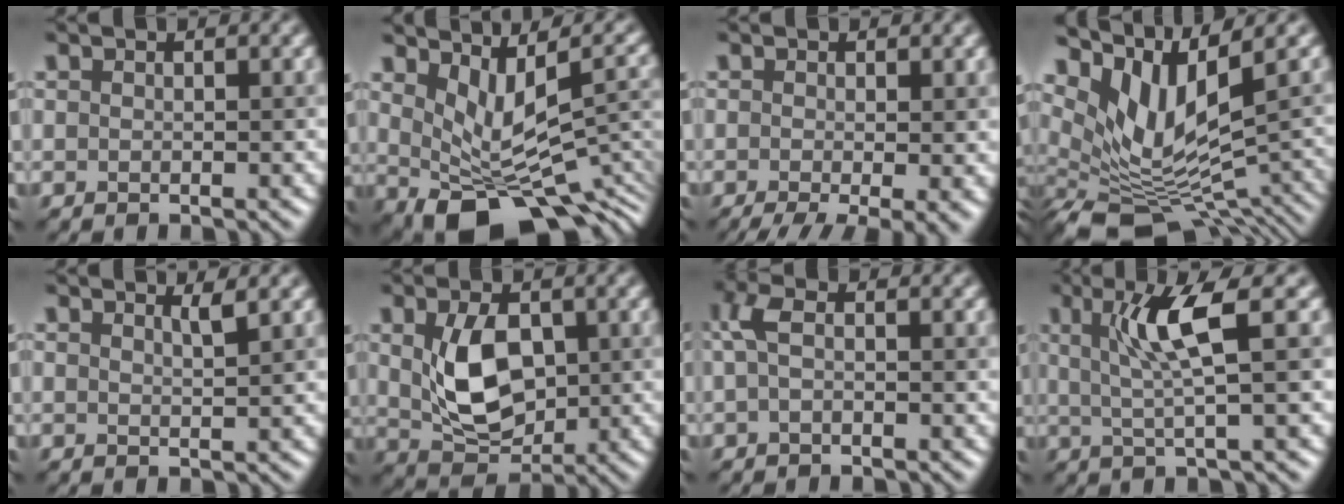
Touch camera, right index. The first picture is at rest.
{"total": 8.6, "force": [-0.1, 4.7, 7.2], "torque": [-0.129, -0.038, 0.032]}
{"total": 6.0, "force": [-2.4, 1.8, 5.2], "torque": [-0.084, -0.014, -0.029]}
{"total": 8.0, "force": [2.3, 3.6, 6.8], "torque": [-0.132, -0.009, 0.066]}
{"total": 0.9, "force": [0.9, 0.1, 0.1], "torque": [-0.002, -0.003, 0.015]}
{"total": 5.9, "force": [0.5, 3.9, 4.4], "torque": [-0.102, -0.007, 0.026]}
{"total": 1.8, "force": [0.0, 0.8, 1.6], "torque": [-0.045, 0.007, -0.001]}
{"total": 4.7, "force": [1.4, 0.5, 4.4], "torque": [-0.093, 0.000, 0.031]}